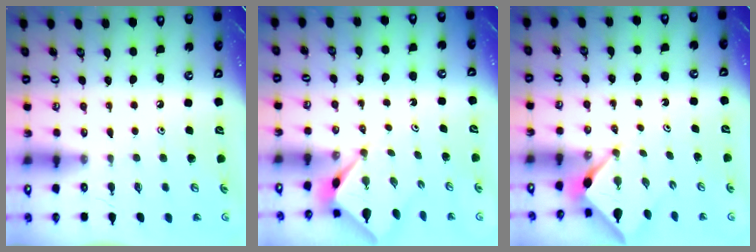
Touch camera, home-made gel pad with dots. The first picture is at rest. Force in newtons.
{"total": 2.5, "press": 2.4, "slide": 0.3}
{"total": 3.1, "press": 3.0, "slide": 0.4}